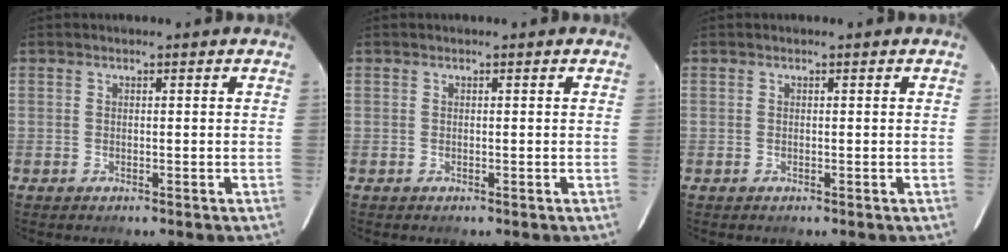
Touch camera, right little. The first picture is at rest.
{"total": 0.0}
{"total": 0.0}